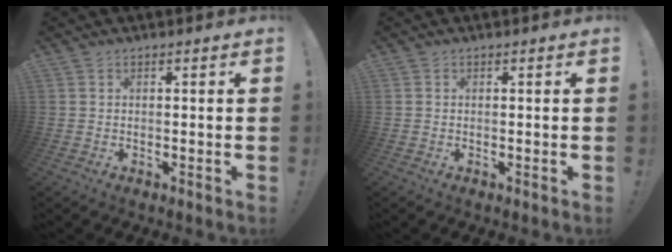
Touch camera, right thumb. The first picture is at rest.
{"total": 0.0}